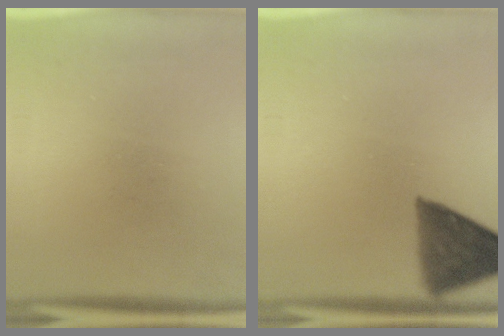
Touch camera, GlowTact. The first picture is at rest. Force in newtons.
{"total": 10.3}